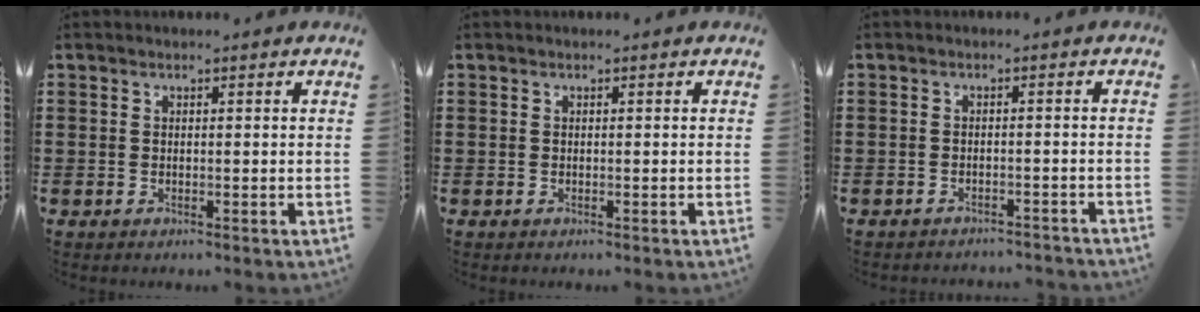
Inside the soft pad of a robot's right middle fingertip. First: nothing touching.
{"total": 0.0}
{"total": 1.8, "force": [-1.8, 0.2, -0.1], "torque": [-0.003, 0.003, -0.040]}